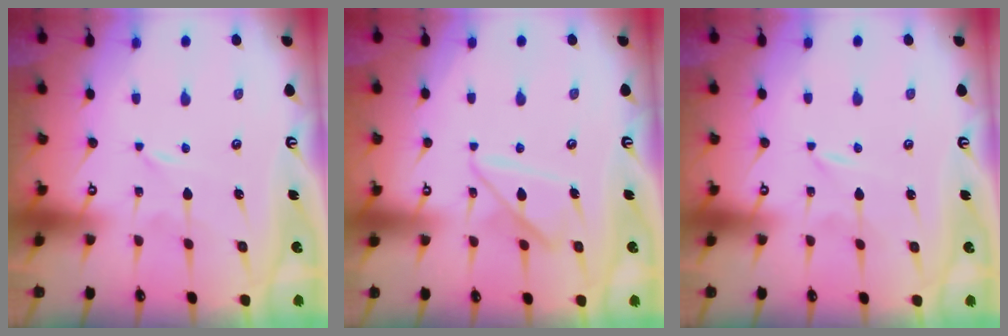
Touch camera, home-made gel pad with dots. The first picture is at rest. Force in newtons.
{"total": 10.2, "press": 10.1, "slide": 0.9}
{"total": 0.6, "press": 0.6, "slide": 0.1}